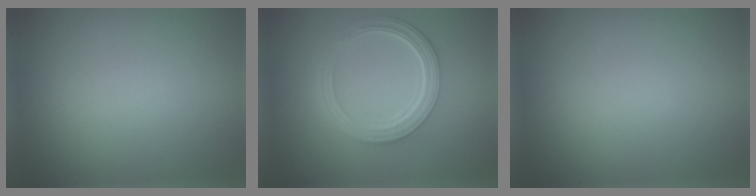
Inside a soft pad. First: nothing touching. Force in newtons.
{"total": 5.2, "press": 4.0, "slide": 3.4}
{"total": 0.0}